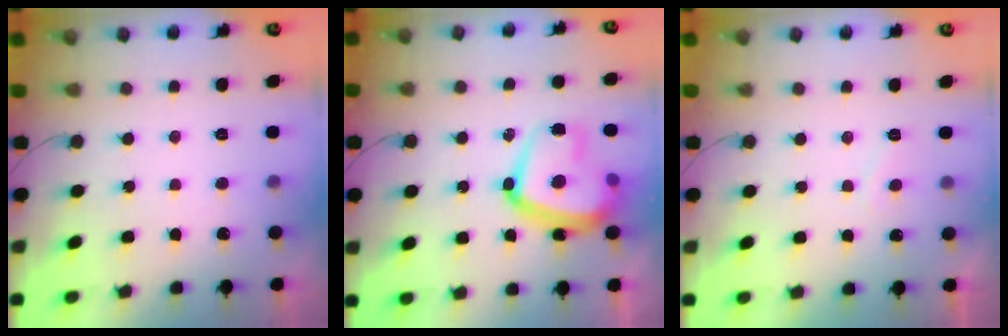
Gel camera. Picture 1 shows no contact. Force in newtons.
{"total": 19.5, "press": 19.5, "slide": 1.8}
{"total": 1.9, "press": 1.7, "slide": 0.8}